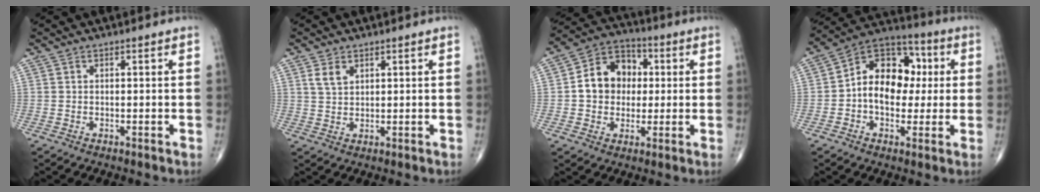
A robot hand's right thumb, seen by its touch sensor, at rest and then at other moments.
{"total": 3.2, "force": [1.7, 2.0, 1.9], "torque": [-0.031, -0.005, 0.038]}
{"total": 11.7, "force": [0.9, 9.6, 6.6], "torque": [-0.073, 0.022, 0.005]}
{"total": 14.6, "force": [0.6, 10.4, 10.1], "torque": [-0.120, 0.033, -0.004]}